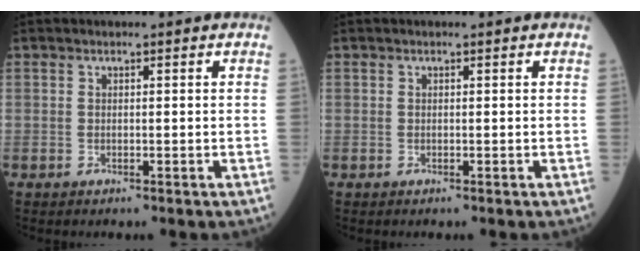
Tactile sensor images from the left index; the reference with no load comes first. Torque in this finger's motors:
{"motor_torque": [0.00, 0.00, 0.00, 0.00]}